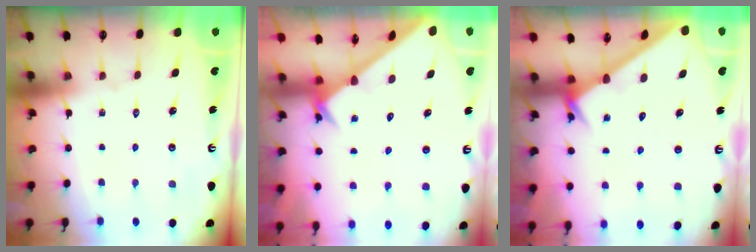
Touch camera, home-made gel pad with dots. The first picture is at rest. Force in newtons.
{"total": 2.6, "press": 2.6, "slide": 0.2}
{"total": 2.2, "press": 2.2, "slide": 0.2}